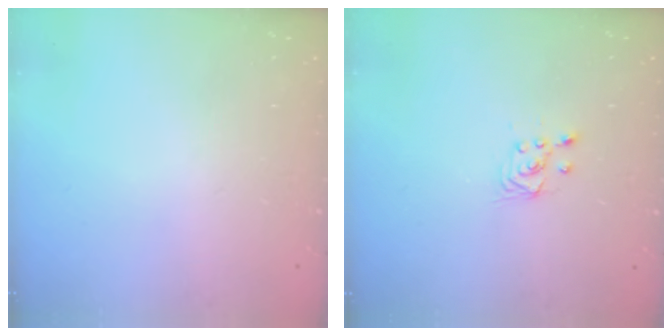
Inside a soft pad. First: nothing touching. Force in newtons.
{"total": 2.9, "press": 2.7, "slide": 1.0}